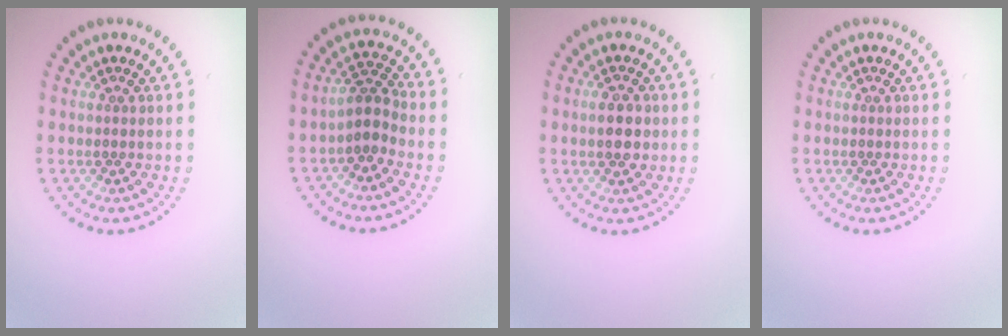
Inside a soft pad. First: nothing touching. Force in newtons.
{"total": 2.3, "press": 1.9, "slide": 1.3}
{"total": 2.8, "press": 2.8, "slide": 0.1}
{"total": 0.0}